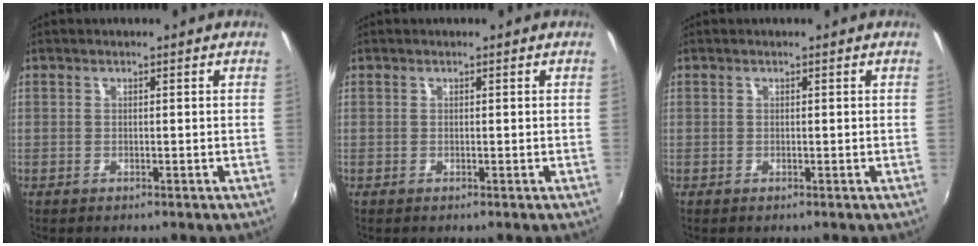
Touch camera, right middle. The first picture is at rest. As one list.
[{"total": 0.0}, {"total": 0.0}]